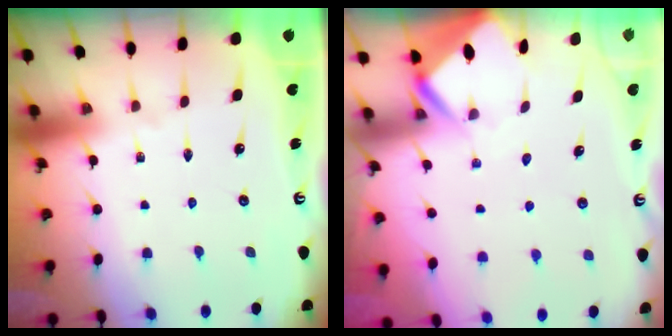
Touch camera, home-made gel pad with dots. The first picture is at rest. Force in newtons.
{"total": 3.2, "press": 3.2, "slide": 0.3}